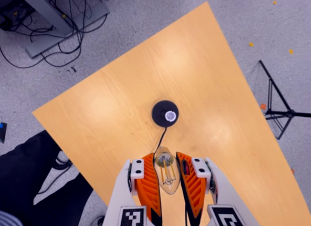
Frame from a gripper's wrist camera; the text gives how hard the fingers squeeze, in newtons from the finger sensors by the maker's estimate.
{"total": 24.0, "left": 26.6, "right": 21.4}